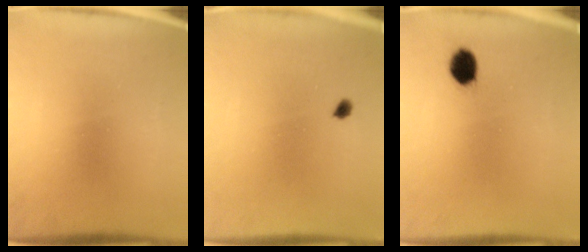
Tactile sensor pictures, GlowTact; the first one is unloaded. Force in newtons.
{"total": 1.1}
{"total": 4.6}